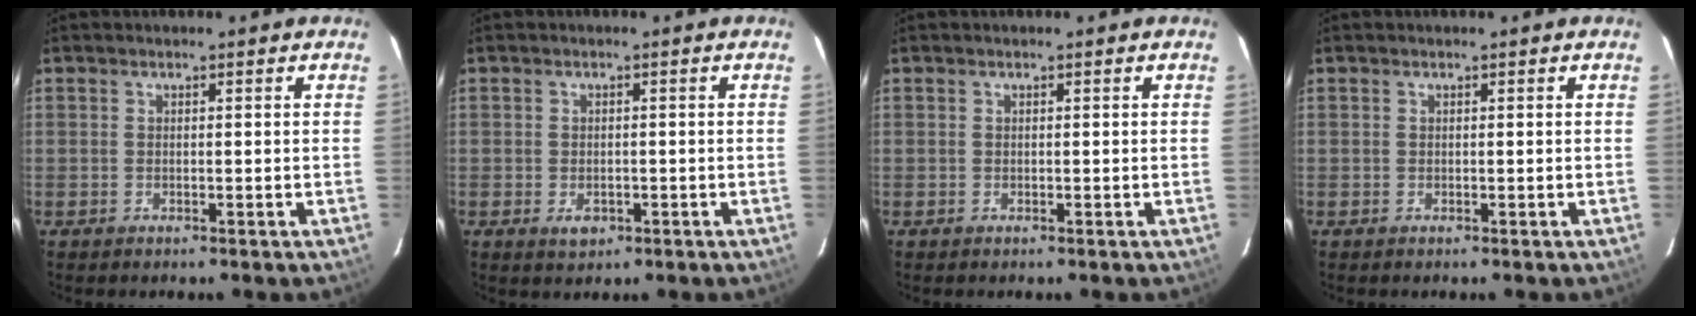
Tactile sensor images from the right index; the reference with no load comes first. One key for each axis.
{"total": 2.7, "fx": -1.1, "fy": 1.9, "fz": 1.6, "tx": -0.030, "ty": -0.004, "tz": -0.011}
{"total": 0.0}
{"total": 0.0}